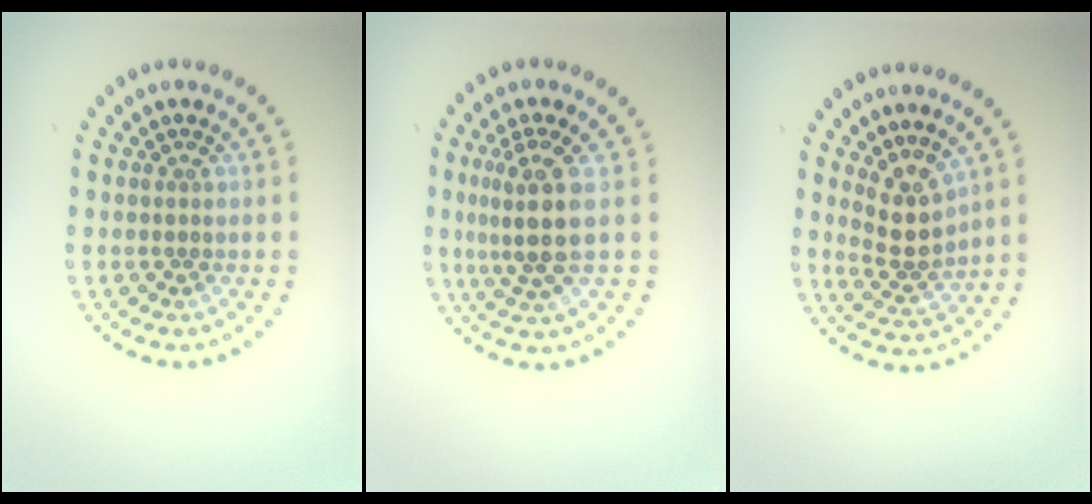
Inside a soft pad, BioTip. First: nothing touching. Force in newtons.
{"total": 3.9, "press": 3.2, "slide": 2.3}
{"total": 2.9, "press": 2.3, "slide": 1.8}